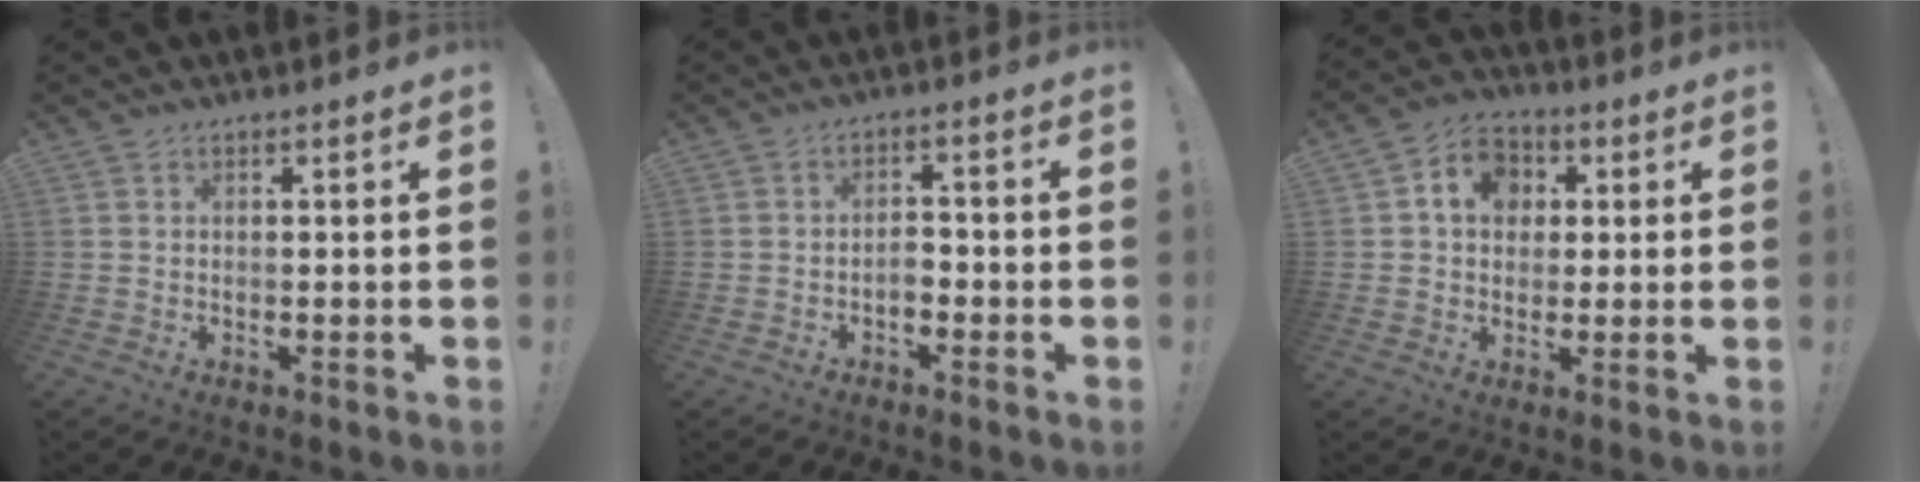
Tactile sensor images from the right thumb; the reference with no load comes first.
{"total": 3.8, "force": [-1.8, 2.3, 2.4], "torque": [-0.034, 0.005, -0.035]}
{"total": 9.7, "force": [2.5, 8.2, 4.5], "torque": [-0.065, 0.002, 0.051]}